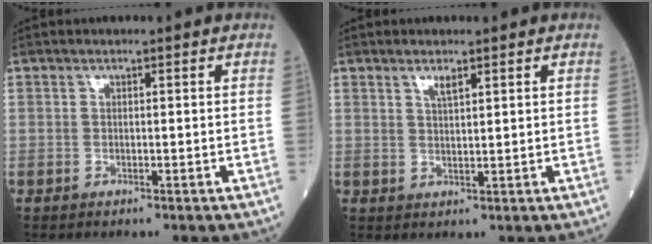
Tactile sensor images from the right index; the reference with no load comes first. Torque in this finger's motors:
{"motor_torque": [-0.03, 0.03, 0.00, 0.01]}